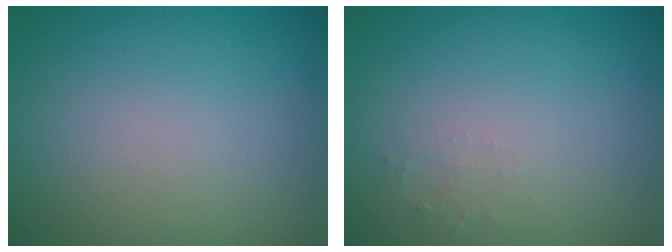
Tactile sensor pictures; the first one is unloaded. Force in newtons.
{"total": 0.8, "press": 0.8, "slide": 0.3}